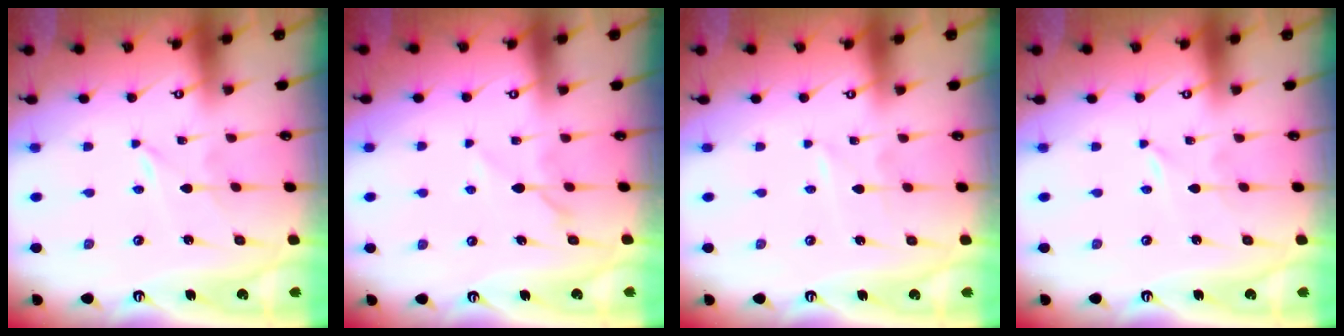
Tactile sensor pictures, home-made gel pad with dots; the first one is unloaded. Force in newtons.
{"total": 5.7, "press": 5.7, "slide": 0.6}
{"total": 0.8, "press": 0.8, "slide": 0.1}
{"total": 0.0}